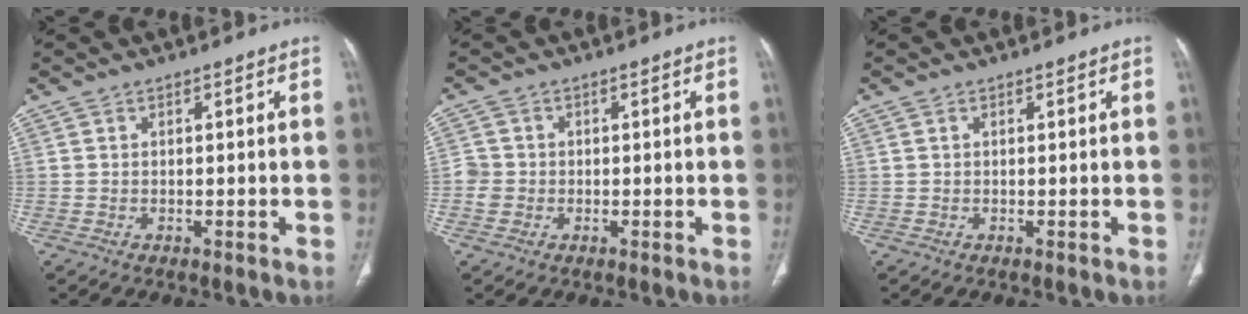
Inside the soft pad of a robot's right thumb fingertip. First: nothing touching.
{"total": 2.8, "force": [-0.5, 2.7, 0.7], "torque": [0.002, 0.009, -0.012]}
{"total": 0.0}